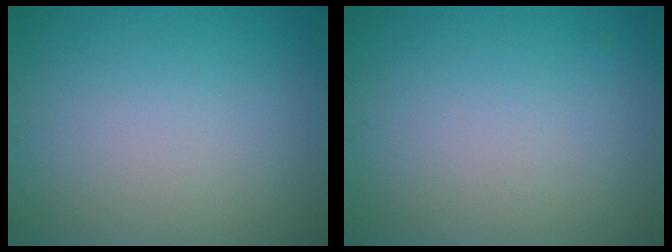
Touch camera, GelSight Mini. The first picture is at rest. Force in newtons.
{"total": 0.0}